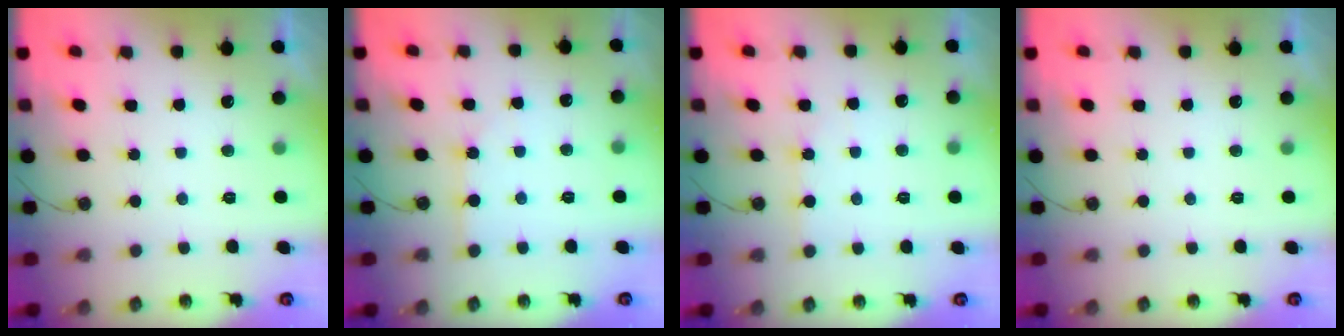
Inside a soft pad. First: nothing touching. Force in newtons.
{"total": 2.9, "press": 2.9, "slide": 0.4}
{"total": 3.9, "press": 3.9, "slide": 0.5}
{"total": 0.0}